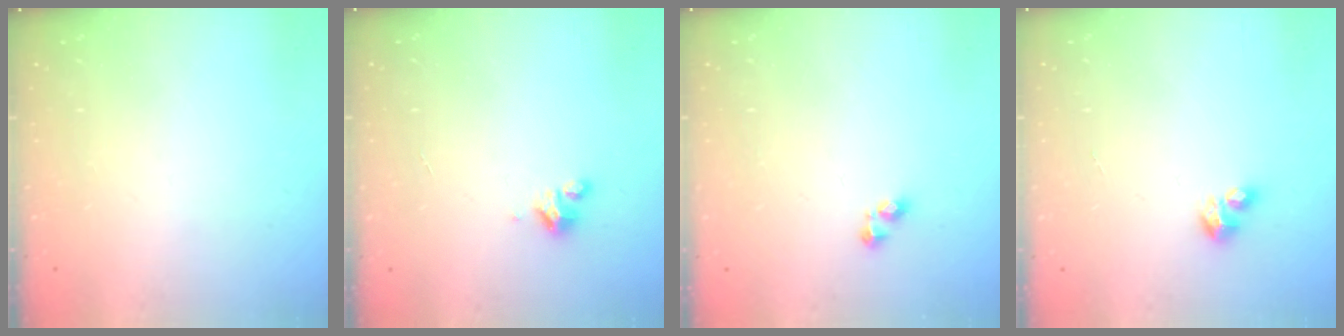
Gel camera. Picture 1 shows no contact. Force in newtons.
{"total": 5.0, "press": 5.0, "slide": 0.4}
{"total": 2.7, "press": 2.7, "slide": 0.4}
{"total": 2.8, "press": 2.8, "slide": 0.2}